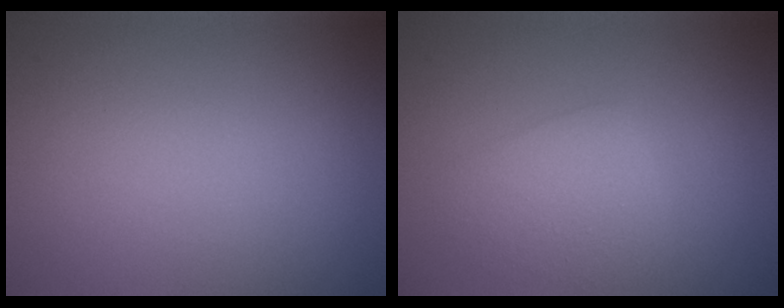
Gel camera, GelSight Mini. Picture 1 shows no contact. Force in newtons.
{"total": 2.6, "press": 2.6, "slide": 0.1}